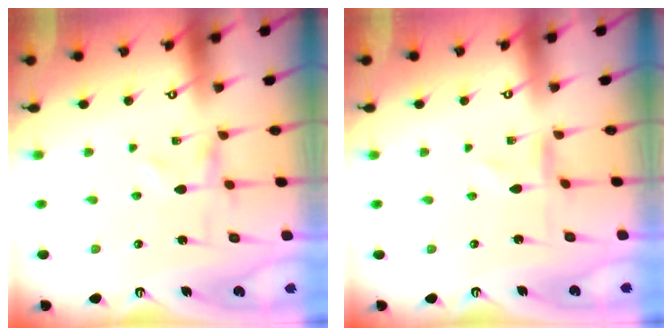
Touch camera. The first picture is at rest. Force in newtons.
{"total": 0.0}